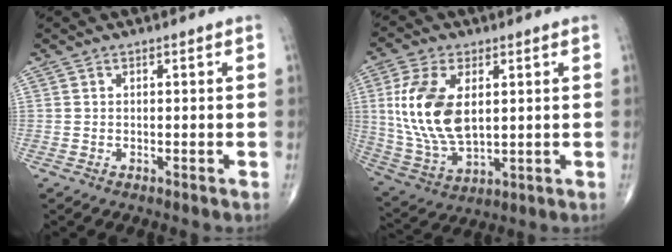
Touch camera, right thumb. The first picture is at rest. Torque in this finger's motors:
{"motor_torque": [-0.46, 0.72, 1.43, 0.45, 0.16]}